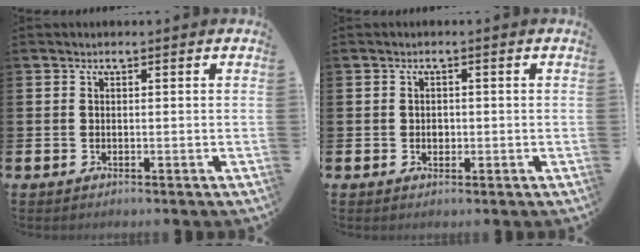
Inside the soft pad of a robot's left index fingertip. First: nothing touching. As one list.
[{"total": 1.2, "force": [0.0, 1.0, 0.6], "torque": [-0.001, 0.003, -0.004]}]